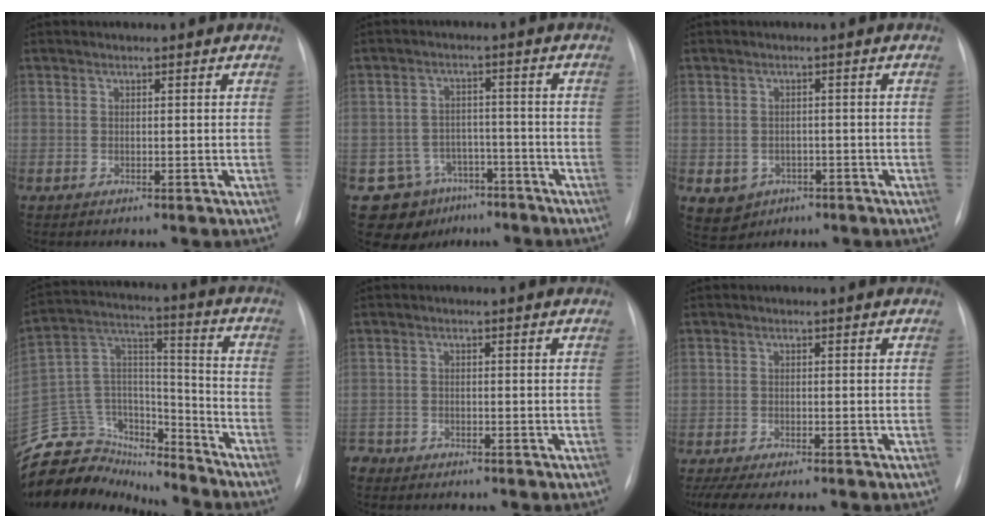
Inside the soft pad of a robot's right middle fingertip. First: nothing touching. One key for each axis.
{"total": 8.1, "fx": -5.0, "fy": 6.3, "fz": 0.6, "tx": -0.003, "ty": 0.027, "tz": -0.068}
{"total": 4.4, "fx": -1.8, "fy": 3.9, "fz": 1.2, "tx": -0.019, "ty": 0.004, "tz": -0.015}
{"total": 20.3, "fx": -18.6, "fy": 7.3, "fz": 3.2, "tx": -0.072, "ty": 0.075, "tz": -0.301}
{"total": 2.8, "fx": -2.6, "fy": 1.0, "fz": 0.0, "tx": 0.003, "ty": -0.004, "tz": -0.047}
{"total": 6.6, "fx": -5.5, "fy": 0.8, "fz": 3.7, "tx": -0.058, "ty": -0.006, "tz": -0.084}